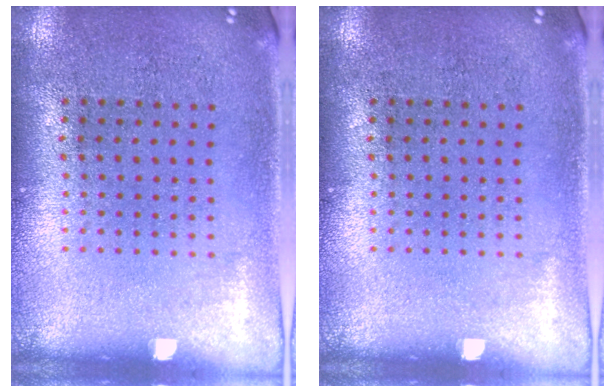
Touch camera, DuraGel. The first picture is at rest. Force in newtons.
{"total": 0.0}